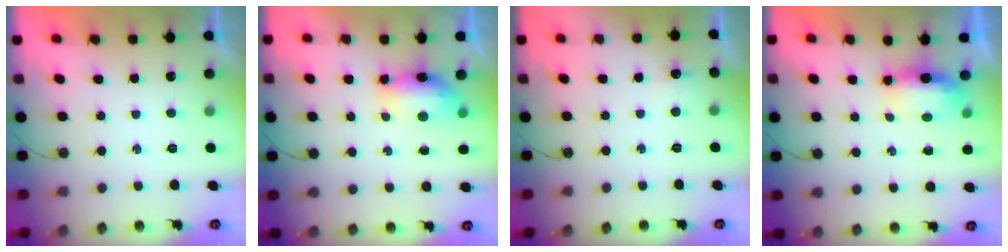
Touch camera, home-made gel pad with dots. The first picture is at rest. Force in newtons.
{"total": 8.1, "press": 7.8, "slide": 2.3}
{"total": 4.4, "press": 4.3, "slide": 0.9}
{"total": 14.3, "press": 8.2, "slide": 11.7}